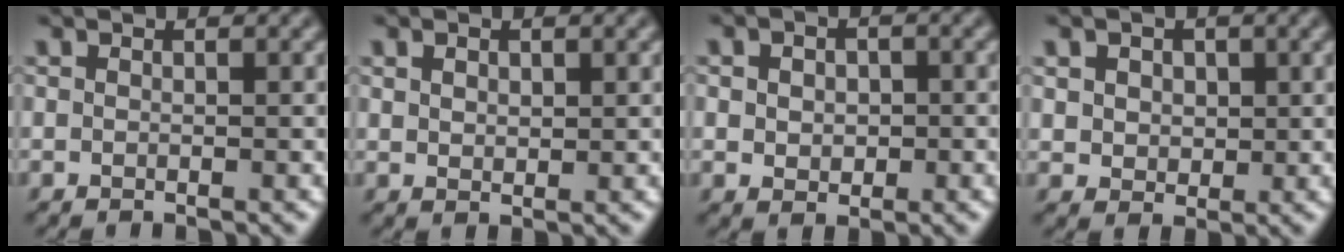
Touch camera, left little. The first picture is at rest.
{"total": 1.4, "force": [0.6, 0.7, 1.0], "torque": [-0.022, 0.000, 0.016]}
{"total": 3.2, "force": [0.3, 2.4, 2.1], "torque": [-0.032, 0.013, -0.006]}
{"total": 3.4, "force": [1.2, 2.6, 1.7], "torque": [-0.046, 0.007, 0.018]}